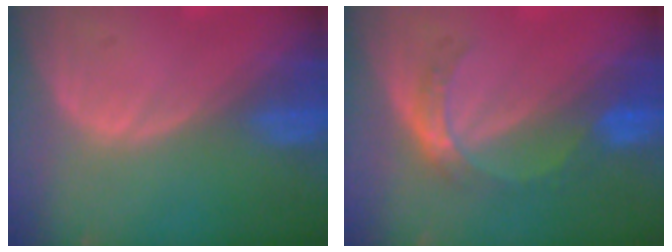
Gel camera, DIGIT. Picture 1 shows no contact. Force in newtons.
{"total": 5.1, "press": 4.7, "slide": 2.1}